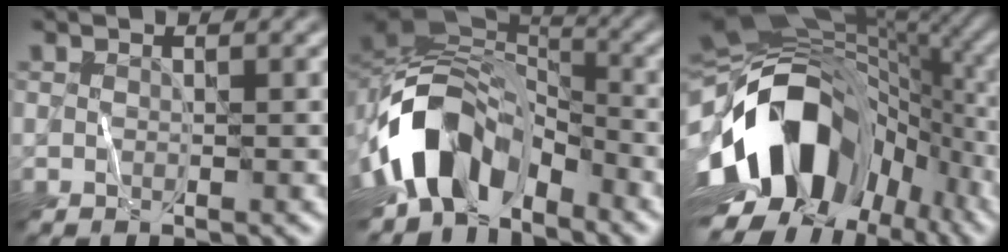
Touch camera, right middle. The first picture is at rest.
{"total": 11.3, "force": [-5.7, 6.8, 7.0], "torque": [-0.118, 0.016, -0.118]}
{"total": 16.4, "force": [-4.0, 11.1, 11.4], "torque": [-0.197, -0.003, -0.076]}